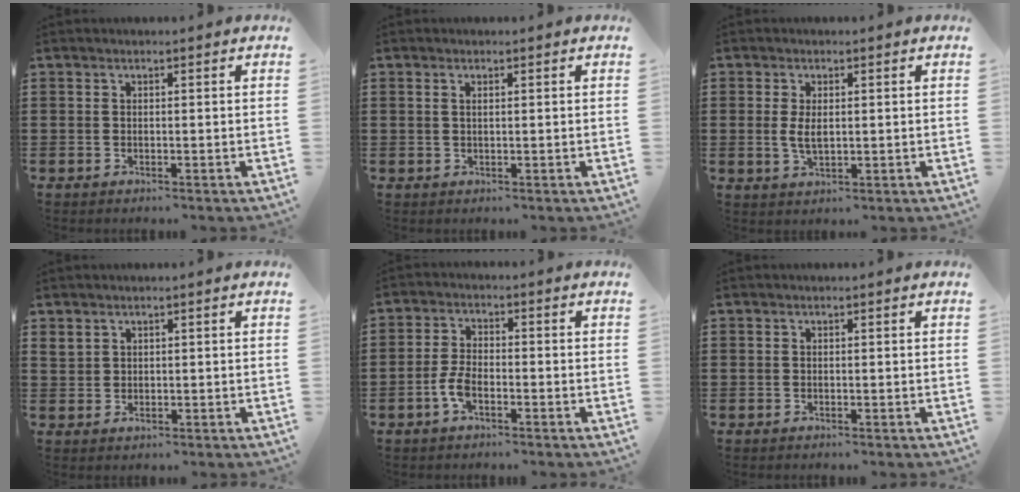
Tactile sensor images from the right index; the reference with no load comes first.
{"total": 0.8, "force": [0.3, 0.2, 0.7], "torque": [-0.015, 0.002, 0.006]}
{"total": 3.1, "force": [0.3, 1.4, 2.8], "torque": [-0.062, 0.002, 0.002]}
{"total": 1.7, "force": [1.3, 1.1, 0.4], "torque": [-0.011, 0.005, 0.026]}
{"total": 4.0, "force": [-1.5, 1.8, 3.2], "torque": [-0.084, -0.004, -0.035]}
{"total": 0.0}